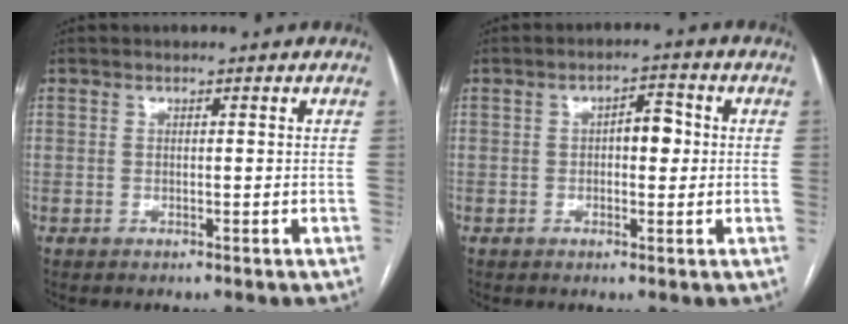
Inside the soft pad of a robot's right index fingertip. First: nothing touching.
{"total": 4.5, "force": [0.3, 2.2, 3.9], "torque": [-0.056, 0.014, 0.005]}